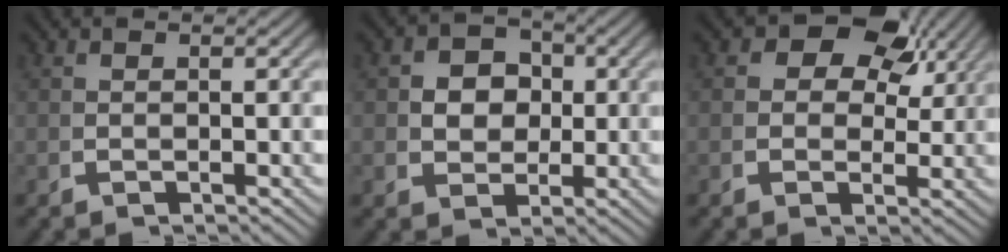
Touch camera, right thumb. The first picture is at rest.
{"total": 5.1, "force": [0.6, 4.2, 2.8], "torque": [-0.063, -0.028, 0.027]}
{"total": 8.2, "force": [3.5, 5.3, 5.2], "torque": [-0.077, 0.000, 0.050]}